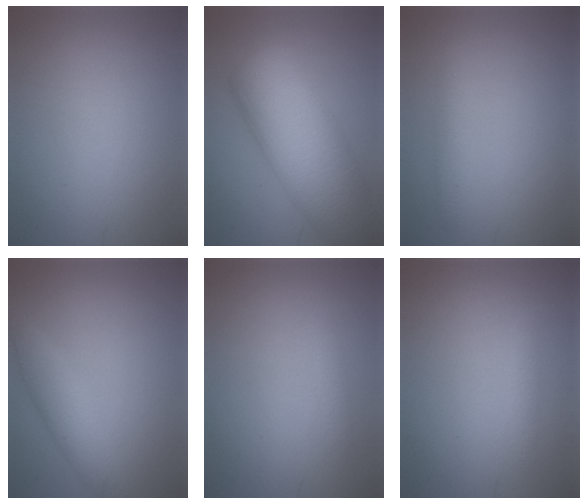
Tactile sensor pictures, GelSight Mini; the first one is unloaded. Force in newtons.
{"total": 12.3, "press": 12.3, "slide": 0.8}
{"total": 1.5, "press": 1.5, "slide": 0.1}
{"total": 3.0, "press": 3.0, "slide": 0.1}
{"total": 0.7, "press": 0.7, "slide": 0.0}
{"total": 0.8, "press": 0.8, "slide": 0.0}